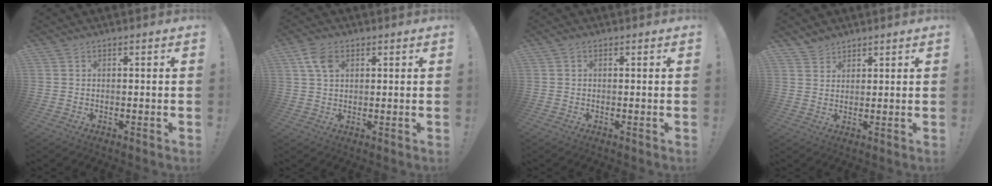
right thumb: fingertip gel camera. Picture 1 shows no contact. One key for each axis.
{"total": 6.2, "fx": 2.4, "fy": 4.1, "fz": 4.0, "tx": -0.086, "ty": 0.004, "tz": 0.049}
{"total": 0.7, "fx": 0.0, "fy": 0.5, "fz": 0.5, "tx": -0.004, "ty": 0.001, "tz": -0.002}
{"total": 3.7, "fx": 3.2, "fy": 1.8, "fz": 0.1, "tx": 0.005, "ty": -0.022, "tz": 0.061}